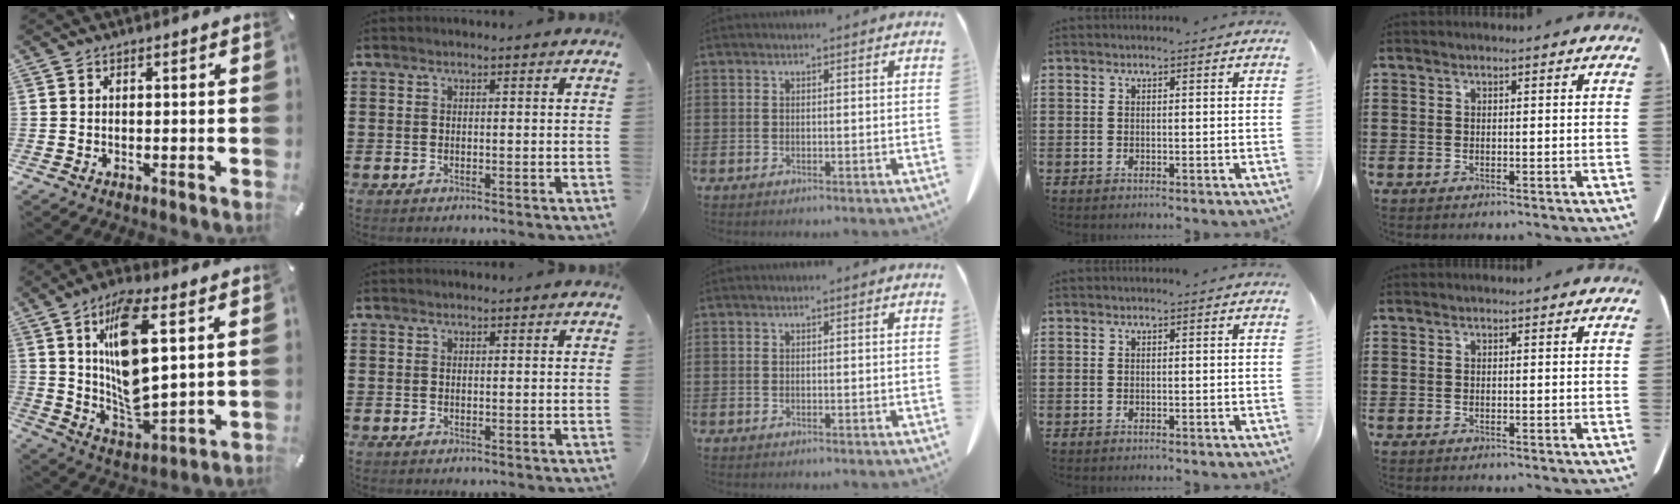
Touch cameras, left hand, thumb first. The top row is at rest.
{"thumb": {"total": 15.7, "force": [6.2, 6.5, 12.9], "torque": [-0.257, -0.029, 0.101]}}